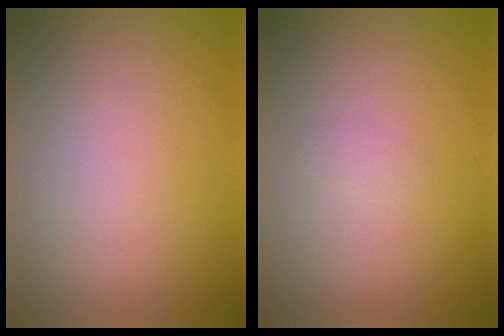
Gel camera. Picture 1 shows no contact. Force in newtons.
{"total": 0.6, "press": 0.6, "slide": 0.1}